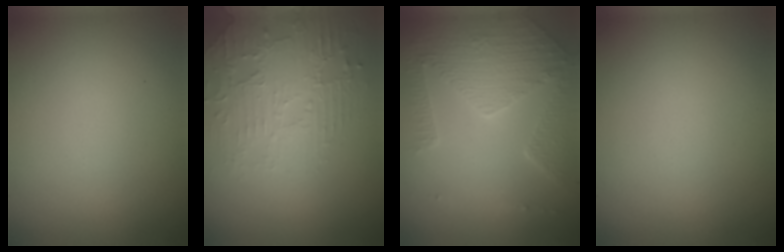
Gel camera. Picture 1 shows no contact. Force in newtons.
{"total": 2.6, "press": 2.1, "slide": 1.5}
{"total": 5.1, "press": 3.7, "slide": 3.6}
{"total": 0.0}